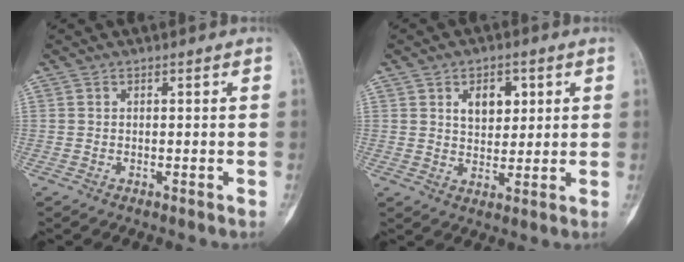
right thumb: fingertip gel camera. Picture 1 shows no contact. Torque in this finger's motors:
{"motor_torque": [0.97, 0.86, 0.78, 0.06, 0.04]}